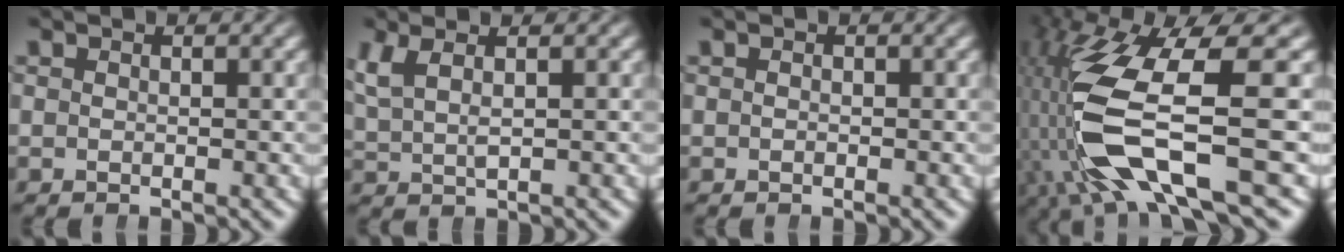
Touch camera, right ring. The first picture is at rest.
{"total": 3.2, "force": [1.4, 1.6, 2.4], "torque": [-0.062, -0.003, 0.034]}
{"total": 0.0}
{"total": 13.8, "force": [-0.9, 7.4, 11.6], "torque": [-0.262, -0.033, 0.001]}